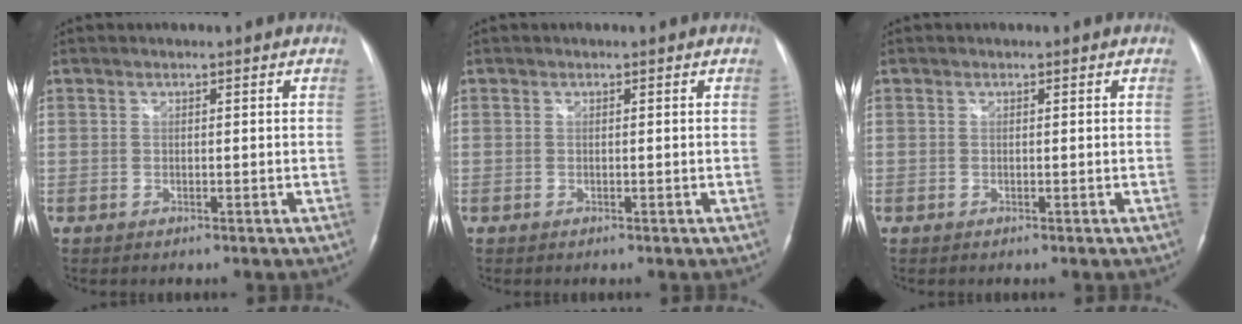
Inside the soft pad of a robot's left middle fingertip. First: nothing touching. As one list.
[{"total": 0.0}, {"total": 0.0}]